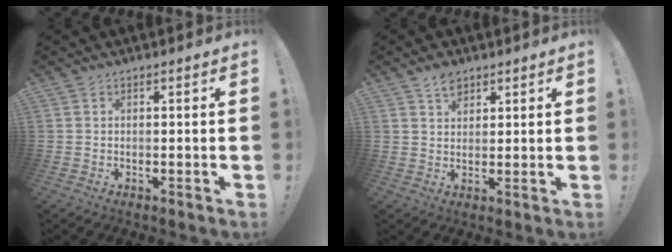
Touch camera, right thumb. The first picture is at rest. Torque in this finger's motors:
{"motor_torque": [-0.65, 0.48, 0.19, 0.05, -0.01]}